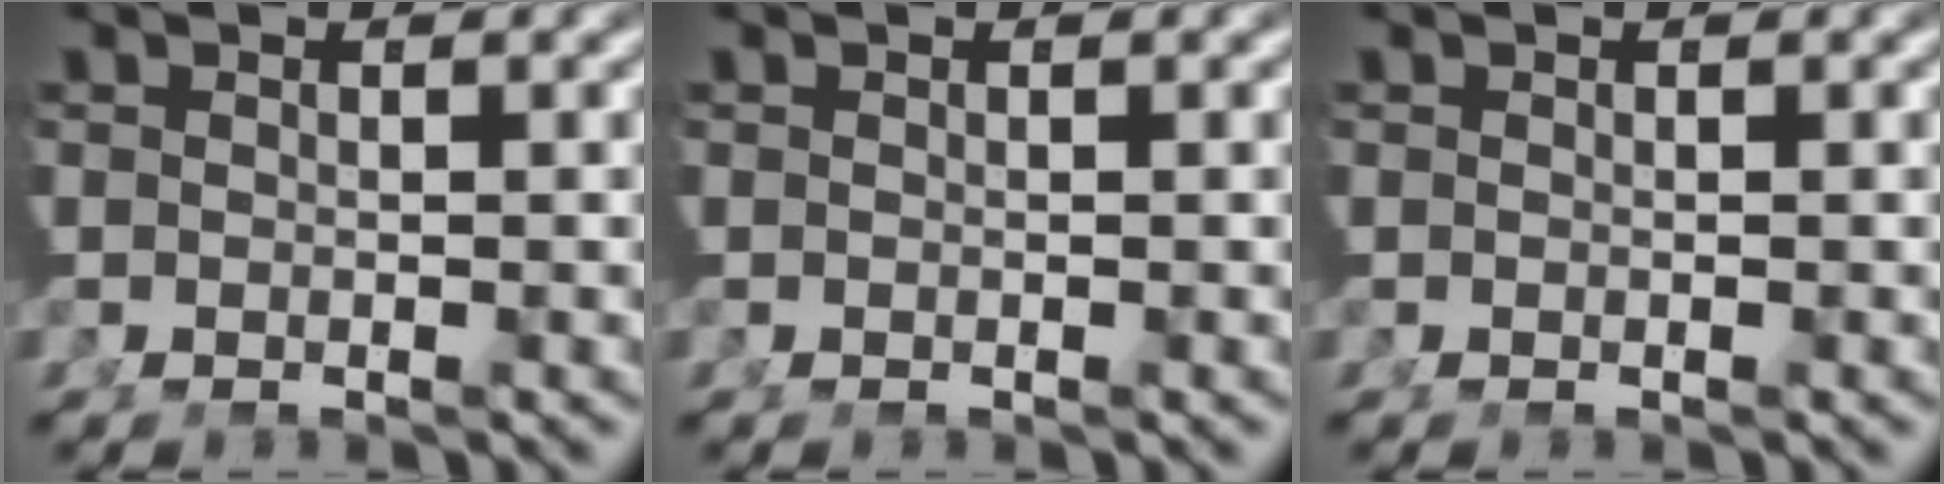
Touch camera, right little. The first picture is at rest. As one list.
[{"total": 0.0}, {"total": 0.0}]